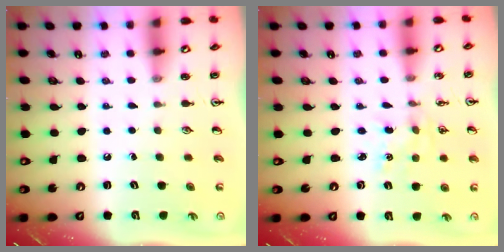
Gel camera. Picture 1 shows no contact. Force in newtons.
{"total": 1.0, "press": 1.0, "slide": 0.1}